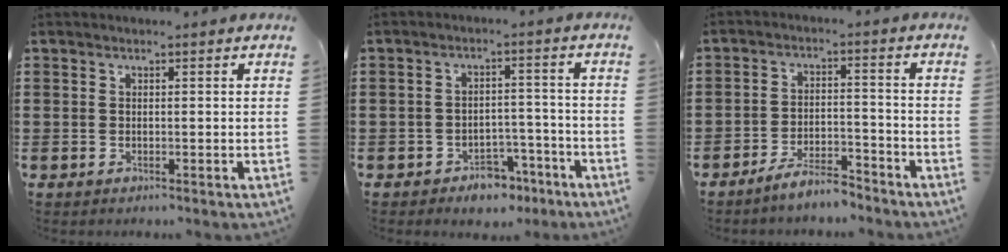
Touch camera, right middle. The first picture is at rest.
{"total": 4.3, "force": [-3.8, 1.8, 1.1], "torque": [-0.019, 0.014, -0.074]}
{"total": 5.4, "force": [-5.1, 0.7, 1.7], "torque": [-0.033, 0.006, -0.099]}